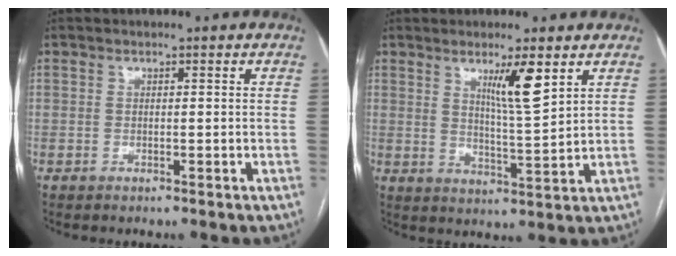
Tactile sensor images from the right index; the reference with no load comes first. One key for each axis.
{"total": 6.6, "fx": 3.6, "fy": -0.1, "fz": 5.6, "tx": -0.095, "ty": -0.015, "tz": 0.063}